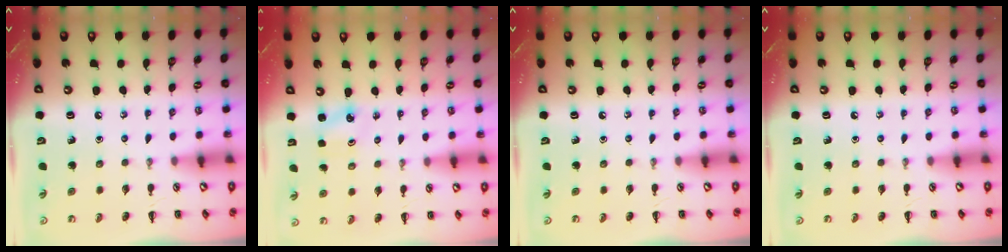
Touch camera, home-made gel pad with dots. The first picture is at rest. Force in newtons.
{"total": 2.3, "press": 2.2, "slide": 0.7}
{"total": 0.0}
{"total": 0.0}